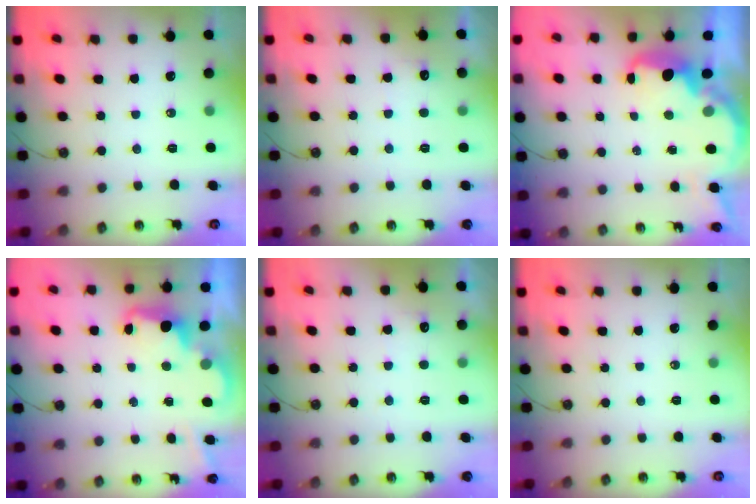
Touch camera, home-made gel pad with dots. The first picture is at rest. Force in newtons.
{"total": 5.7, "press": 5.7, "slide": 0.9}
{"total": 5.9, "press": 5.9, "slide": 0.6}
{"total": 2.5, "press": 2.4, "slide": 0.5}
{"total": 5.7, "press": 5.7, "slide": 0.9}
{"total": 0.0}